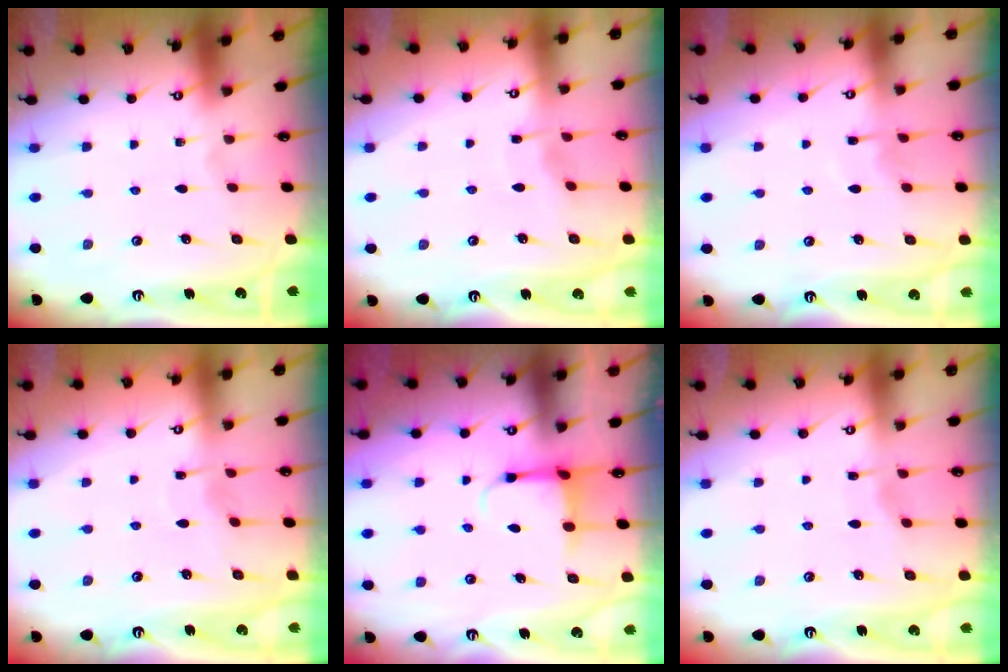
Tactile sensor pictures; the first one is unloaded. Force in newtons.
{"total": 3.5, "press": 3.5, "slide": 0.5}
{"total": 4.7, "press": 4.6, "slide": 0.7}
{"total": 2.3, "press": 2.3, "slide": 0.3}
{"total": 4.0, "press": 3.8, "slide": 1.3}
{"total": 2.6, "press": 2.6, "slide": 0.4}